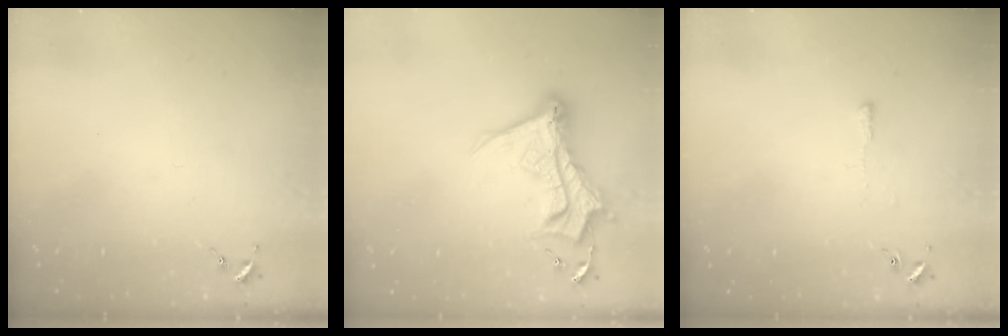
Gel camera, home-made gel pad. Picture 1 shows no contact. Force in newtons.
{"total": 16.2, "press": 16.1, "slide": 1.7}
{"total": 3.3, "press": 3.2, "slide": 0.6}